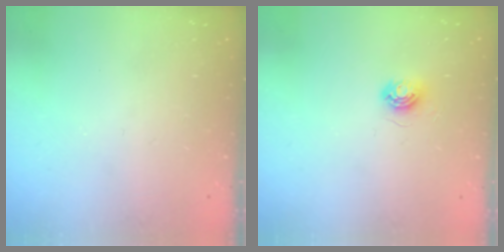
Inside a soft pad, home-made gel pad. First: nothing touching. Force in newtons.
{"total": 5.6, "press": 5.6, "slide": 0.3}